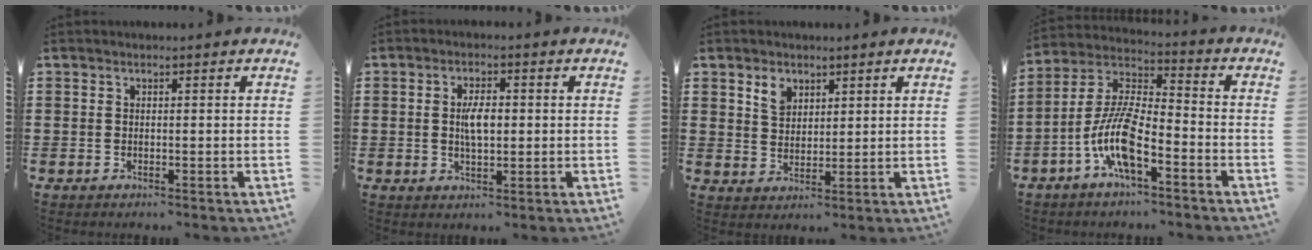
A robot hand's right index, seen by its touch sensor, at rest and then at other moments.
{"total": 4.2, "force": [0.2, 1.7, 3.8], "torque": [-0.073, -0.001, -0.003]}
{"total": 3.7, "force": [2.4, 2.4, 1.4], "torque": [-0.029, 0.003, 0.045]}
{"total": 10.3, "force": [-5.1, 3.1, 8.4], "torque": [-0.200, -0.009, -0.103]}